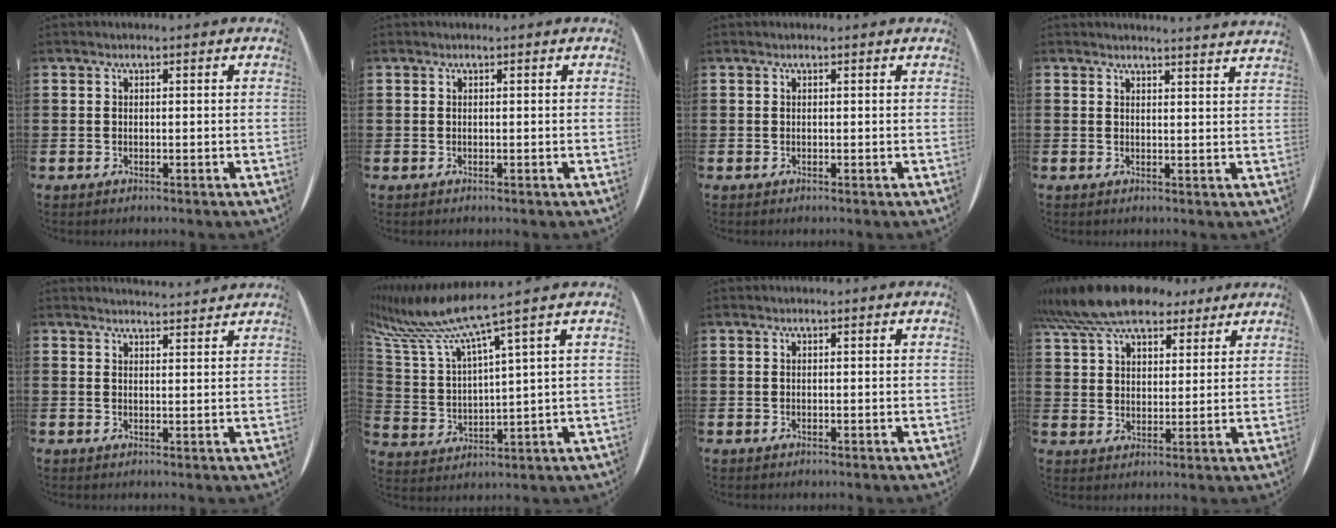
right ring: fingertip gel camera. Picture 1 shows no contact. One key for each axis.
{"total": 0.0}
{"total": 0.0}
{"total": 2.3, "fx": 2.2, "fy": -0.6, "fz": 0.0, "tx": -0.002, "ty": -0.013, "tz": 0.042}
{"total": 2.2, "fx": 2.2, "fy": -0.2, "fz": -0.3, "tx": 0.002, "ty": -0.011, "tz": 0.041}
{"total": 8.3, "fx": 7.3, "fy": -0.6, "fz": 4.0, "tx": -0.121, "ty": -0.047, "tz": 0.118}
{"total": 0.0}
{"total": 9.5, "fx": 7.9, "fy": 3.5, "fz": 3.8, "tx": -0.105, "ty": -0.008, "tz": 0.149}